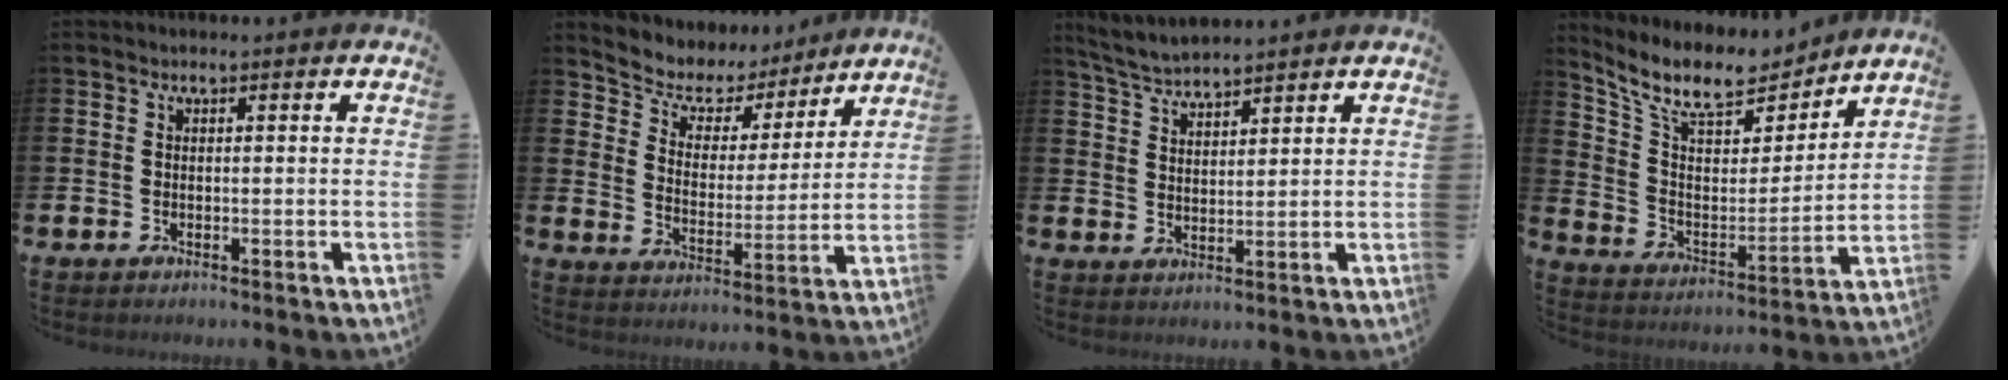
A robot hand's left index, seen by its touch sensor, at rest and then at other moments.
{"total": 7.1, "force": [6.4, 3.0, 1.0], "torque": [-0.050, -0.050, 0.109]}
{"total": 4.3, "force": [4.3, 0.0, 0.5], "torque": [-0.022, -0.021, 0.077]}
{"total": 10.8, "force": [9.6, 3.3, 3.7], "torque": [-0.104, -0.069, 0.166]}